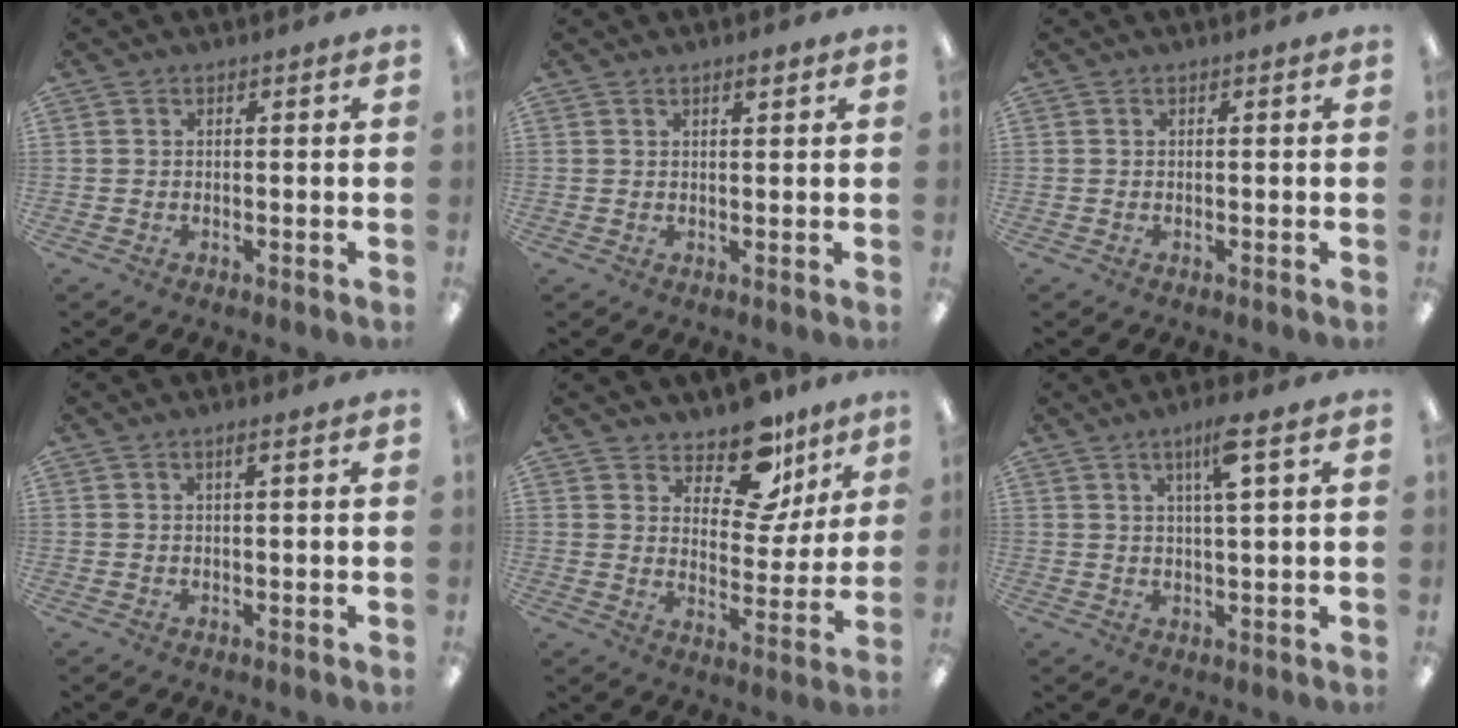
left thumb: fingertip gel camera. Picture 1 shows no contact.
{"total": 1.9, "force": [1.5, 0.5, 1.0], "torque": [-0.006, -0.007, 0.022]}
{"total": 0.0}
{"total": 1.4, "force": [0.9, 0.1, 1.1], "torque": [-0.024, 0.001, 0.014]}
{"total": 13.5, "force": [10.6, 6.1, 5.9], "torque": [-0.092, -0.069, 0.190]}
{"total": 6.3, "force": [3.3, 0.9, 5.2], "torque": [-0.087, -0.006, 0.049]}